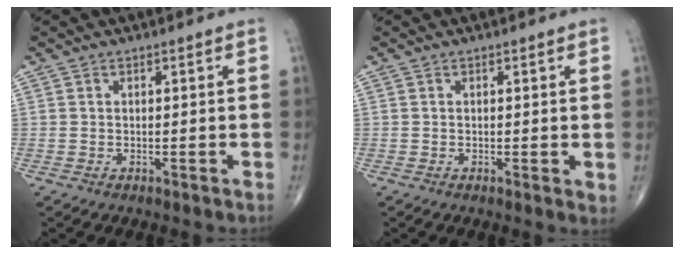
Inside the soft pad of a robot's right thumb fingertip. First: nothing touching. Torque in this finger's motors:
{"motor_torque": [-0.32, 0.05, -0.22, -0.11, 0.00]}